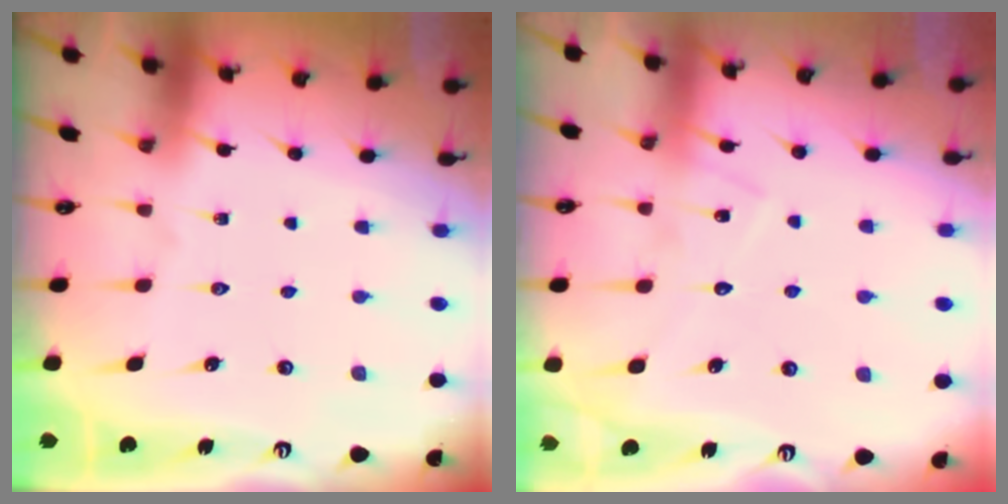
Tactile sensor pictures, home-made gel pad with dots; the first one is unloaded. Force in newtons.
{"total": 9.5, "press": 9.5, "slide": 0.6}